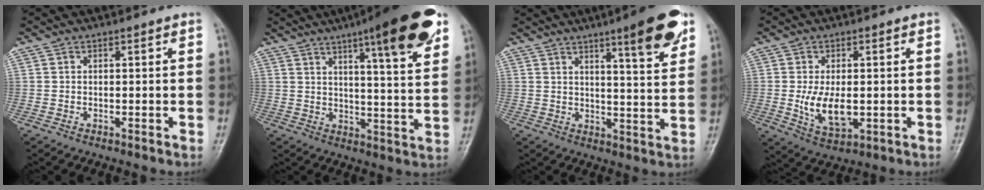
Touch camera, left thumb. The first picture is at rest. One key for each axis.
{"total": 17.8, "fx": 10.2, "fy": 3.2, "fz": 14.1, "tx": -0.174, "ty": -0.040, "tz": 0.141}
{"total": 11.6, "fx": 6.9, "fy": 1.9, "fz": 9.1, "tx": -0.108, "ty": -0.033, "tz": 0.091}
{"total": 8.1, "fx": -0.9, "fy": 4.4, "fz": 6.8, "tx": -0.117, "ty": -0.008, "tz": -0.007}